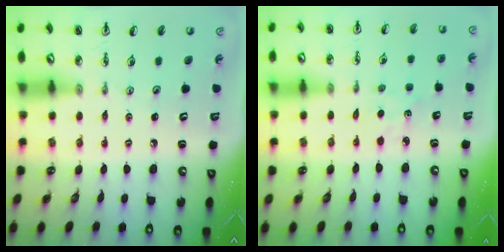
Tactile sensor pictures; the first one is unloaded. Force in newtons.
{"total": 2.2, "press": 2.2, "slide": 0.4}